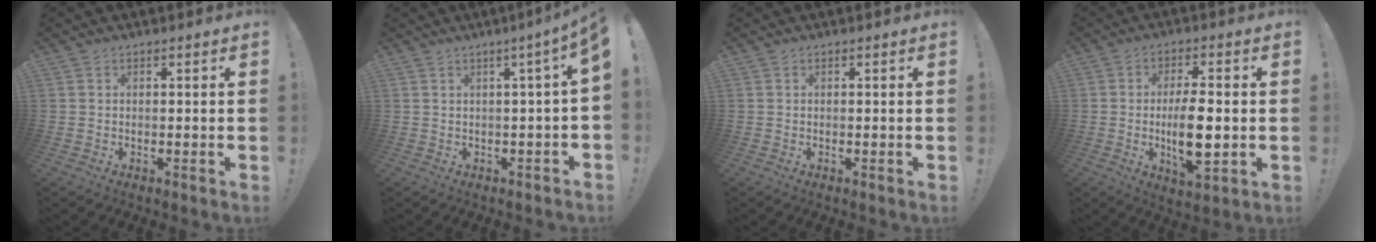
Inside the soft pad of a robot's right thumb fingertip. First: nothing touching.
{"total": 4.3, "force": [0.9, -0.6, 4.2], "torque": [-0.064, -0.012, 0.012]}
{"total": 0.0}
{"total": 11.4, "force": [-1.2, 3.7, 10.8], "torque": [-0.194, -0.010, -0.026]}